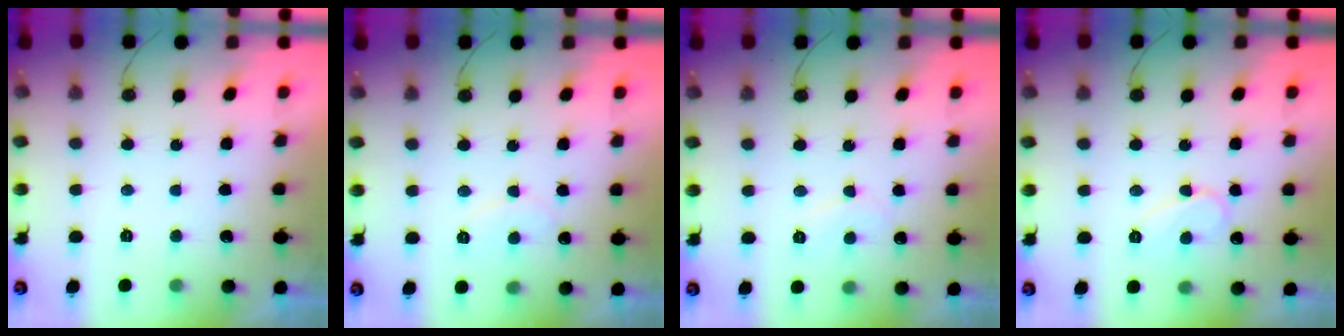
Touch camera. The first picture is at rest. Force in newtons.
{"total": 7.6, "press": 7.6, "slide": 0.7}
{"total": 6.4, "press": 6.4, "slide": 0.5}
{"total": 6.8, "press": 6.8, "slide": 0.6}